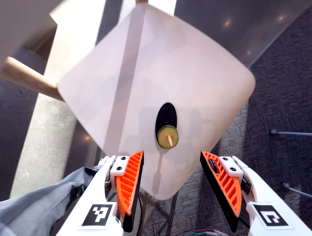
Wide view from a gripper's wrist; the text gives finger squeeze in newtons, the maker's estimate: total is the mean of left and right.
{"total": 0.0}